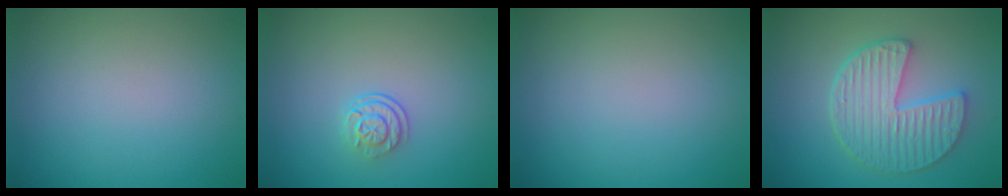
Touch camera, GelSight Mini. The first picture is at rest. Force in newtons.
{"total": 2.3, "press": 1.7, "slide": 1.5}
{"total": 0.0}
{"total": 5.7, "press": 4.7, "slide": 3.3}